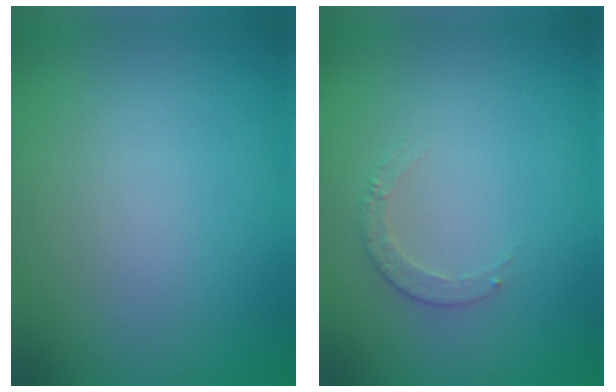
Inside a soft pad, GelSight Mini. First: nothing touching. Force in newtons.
{"total": 1.5, "press": 1.5, "slide": 0.2}